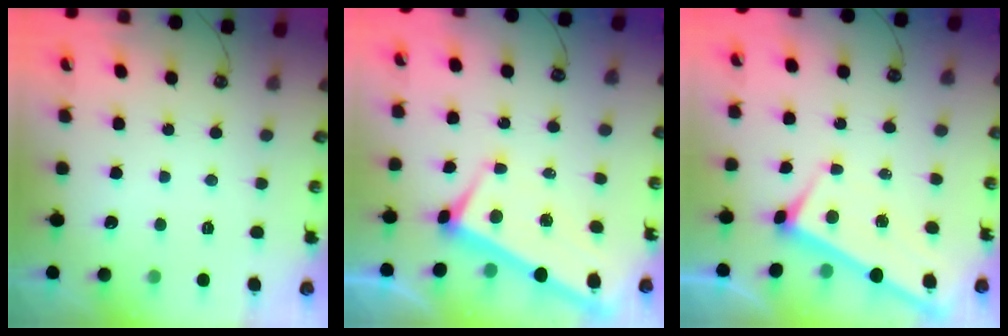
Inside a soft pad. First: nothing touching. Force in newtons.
{"total": 2.9, "press": 2.8, "slide": 0.9}
{"total": 3.1, "press": 3.1, "slide": 0.1}